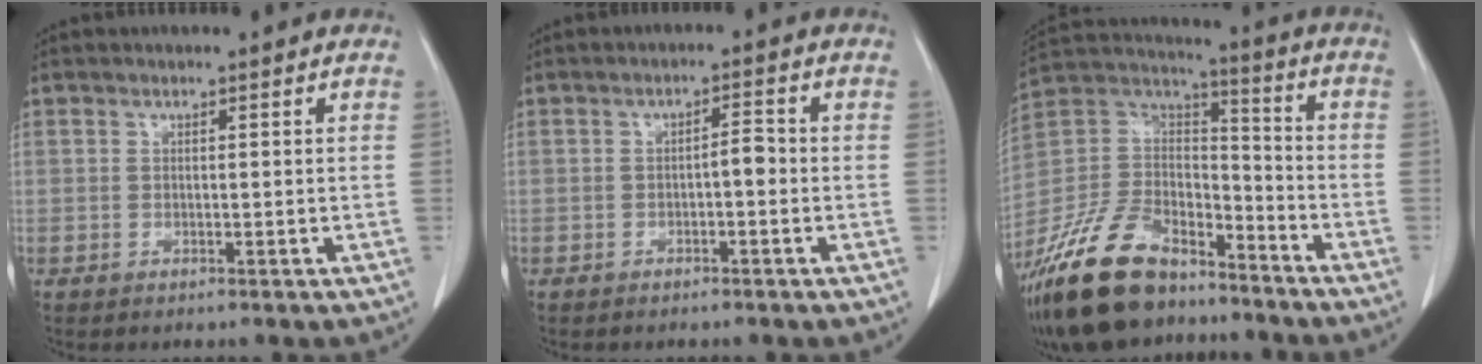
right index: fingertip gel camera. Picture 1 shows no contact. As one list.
[{"total": 2.2, "force": [-0.5, 0.6, 2.0], "torque": [-0.028, 0.006, -0.010]}, {"total": 19.8, "force": [-15.0, 8.5, 9.7], "torque": [-0.217, 0.013, -0.278]}]